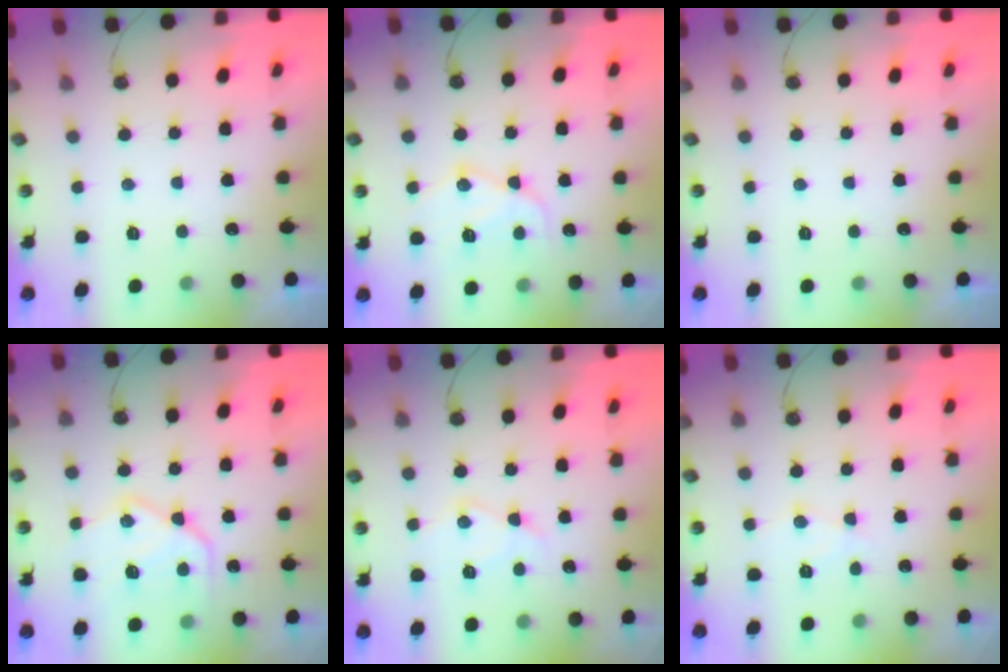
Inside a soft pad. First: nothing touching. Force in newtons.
{"total": 14.2, "press": 14.1, "slide": 1.2}
{"total": 0.0}
{"total": 17.8, "press": 17.8, "slide": 1.6}
{"total": 11.4, "press": 11.3, "slide": 1.0}
{"total": 7.5, "press": 7.5, "slide": 0.2}